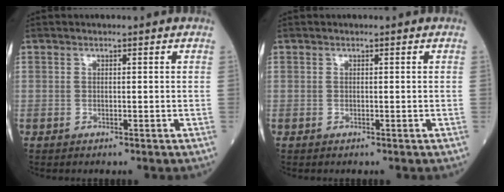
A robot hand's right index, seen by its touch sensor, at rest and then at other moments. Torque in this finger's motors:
{"motor_torque": [0.07, 0.01, 0.04, 0.01]}